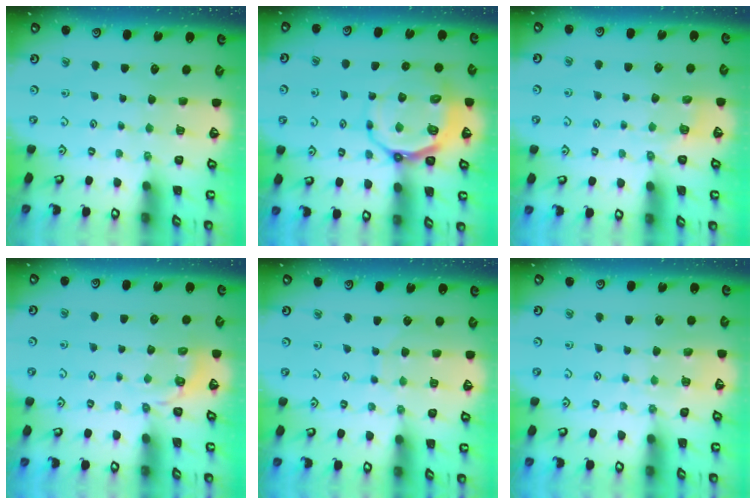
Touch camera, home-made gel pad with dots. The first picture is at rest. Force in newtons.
{"total": 11.2, "press": 10.7, "slide": 3.4}
{"total": 2.1, "press": 1.0, "slide": 1.9}
{"total": 3.5, "press": 2.6, "slide": 2.4}
{"total": 6.1, "press": 6.1, "slide": 0.6}
{"total": 6.8, "press": 6.8, "slide": 0.7}